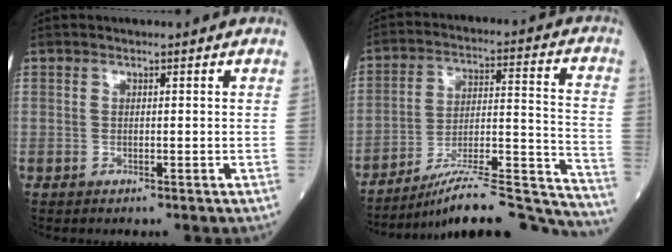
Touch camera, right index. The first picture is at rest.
{"total": 23.3, "force": [-21.7, 0.6, 8.4], "torque": [-0.073, 0.020, -0.318]}